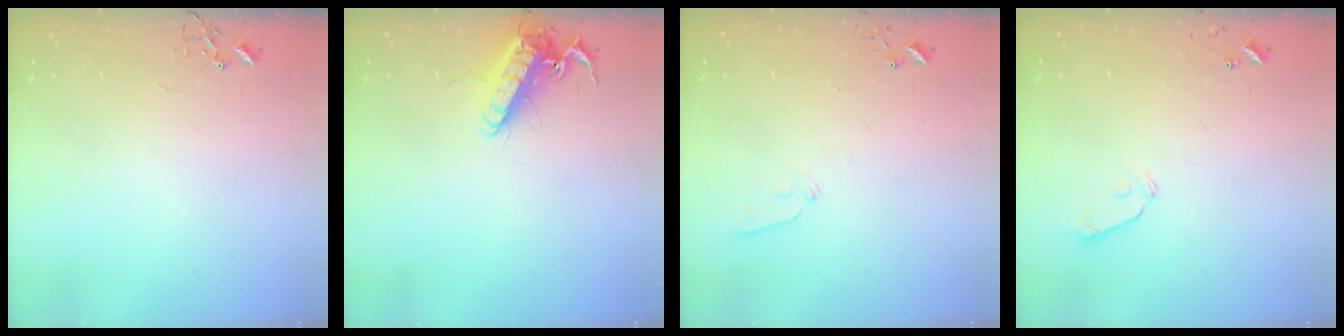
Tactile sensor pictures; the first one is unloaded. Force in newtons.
{"total": 12.8, "press": 12.6, "slide": 2.4}
{"total": 4.8, "press": 4.7, "slide": 1.0}
{"total": 5.9, "press": 5.9, "slide": 0.5}